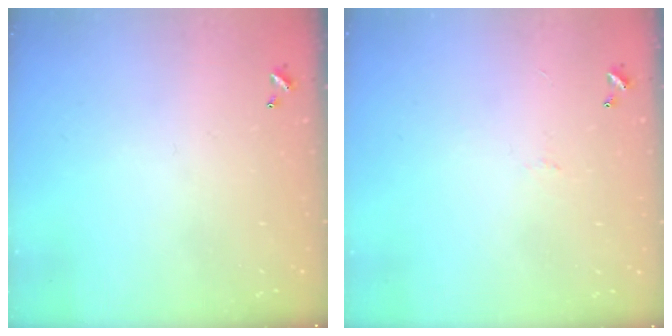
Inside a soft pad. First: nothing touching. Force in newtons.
{"total": 0.0}